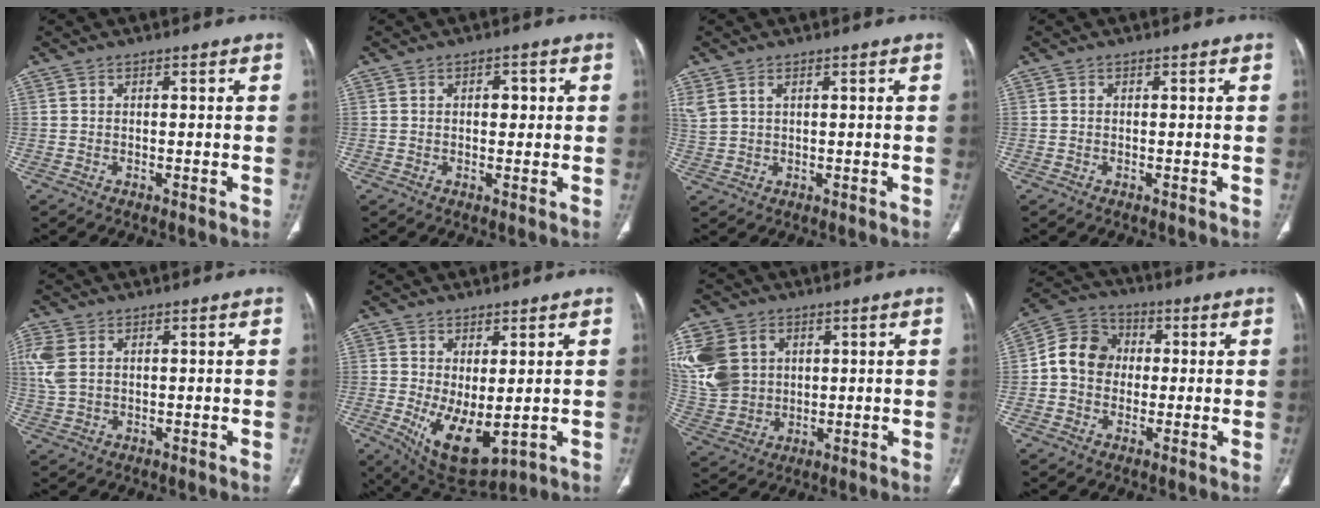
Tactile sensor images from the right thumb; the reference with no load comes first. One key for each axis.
{"total": 2.7, "fx": 0.5, "fy": 1.7, "fz": 2.1, "tx": -0.018, "ty": 0.002, "tz": 0.006}
{"total": 4.2, "fx": 1.9, "fy": 2.5, "fz": 2.8, "tx": -0.074, "ty": 0.008, "tz": 0.052}
{"total": 0.0}
{"total": 5.9, "fx": 1.8, "fy": 3.8, "fz": 4.2, "tx": -0.120, "ty": 0.006, "tz": 0.043}
{"total": 10.1, "fx": -1.1, "fy": 4.7, "fz": 8.9, "tx": -0.144, "ty": -0.019, "tz": 0.007}
{"total": 15.7, "fx": 4.5, "fy": 12.5, "fz": 8.5, "tx": -0.189, "ty": 0.000, "tz": 0.102}
{"total": 9.6, "fx": 0.2, "fy": 8.3, "fz": 4.8, "tx": -0.071, "ty": 0.027, "tz": -0.010}